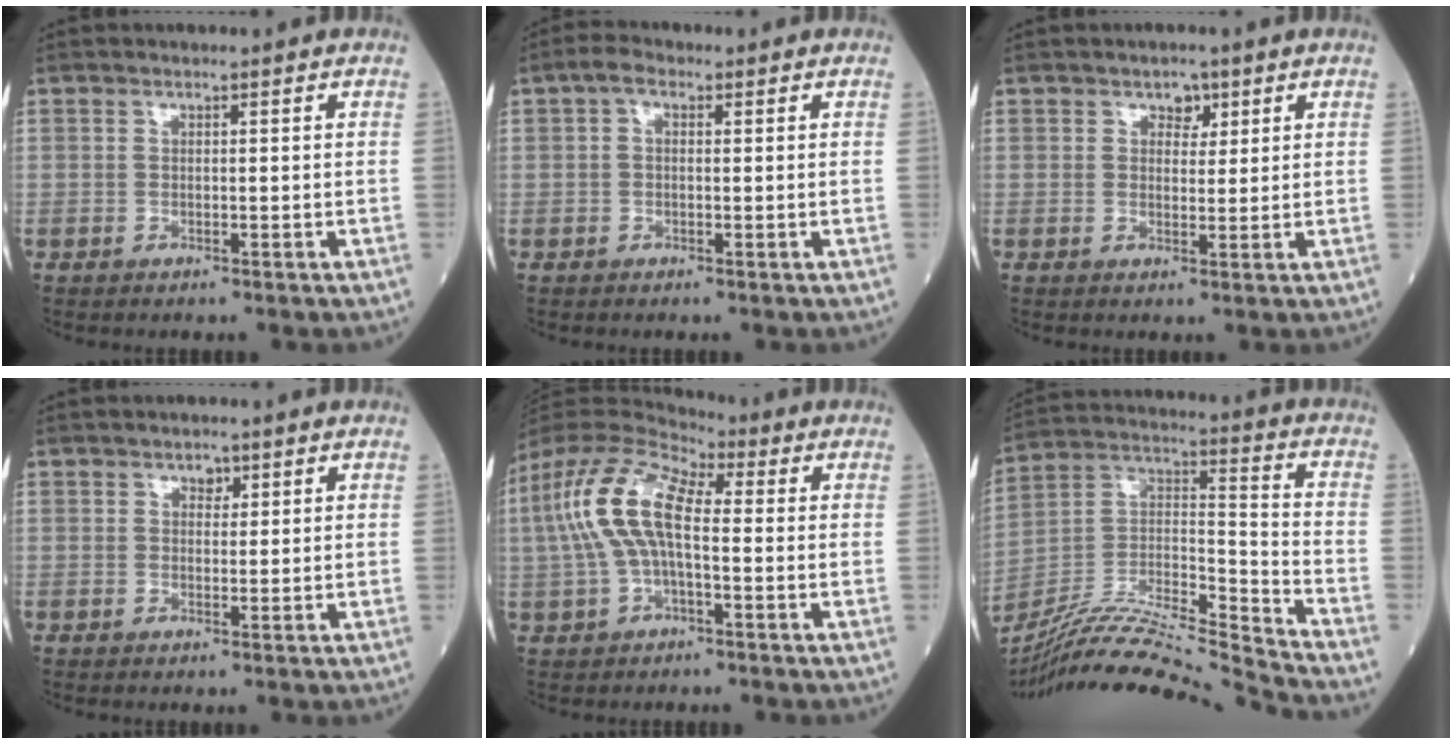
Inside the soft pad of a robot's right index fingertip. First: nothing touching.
{"total": 2.3, "force": [0.7, 1.4, 1.7], "torque": [-0.034, 0.014, 0.010]}
{"total": 2.4, "force": [1.3, 1.6, 1.2], "torque": [-0.010, 0.002, 0.017]}
{"total": 1.5, "force": [0.8, 1.0, 0.7], "torque": [-0.004, -0.002, 0.010]}
{"total": 12.6, "force": [0.7, 5.2, 11.5], "torque": [-0.256, 0.034, 0.008]}
{"total": 21.8, "force": [-20.4, -1.5, 7.5], "torque": [-0.163, 0.000, -0.356]}